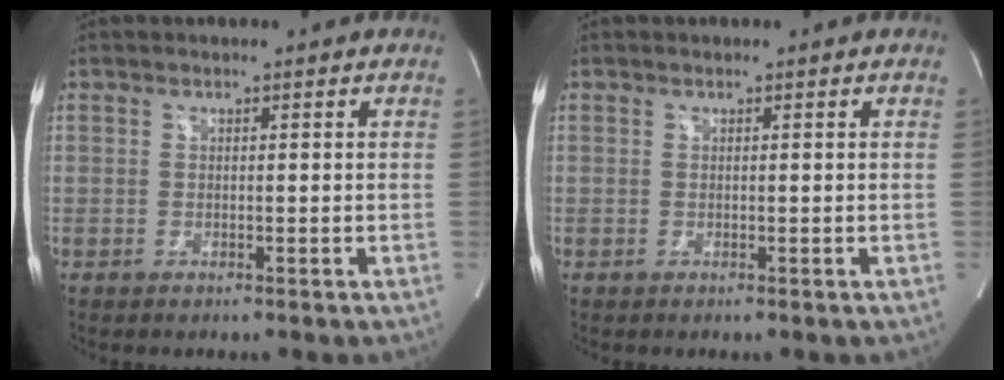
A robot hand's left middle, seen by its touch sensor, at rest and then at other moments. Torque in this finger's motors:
{"motor_torque": [0.02, -0.01, -0.10, 0.00]}